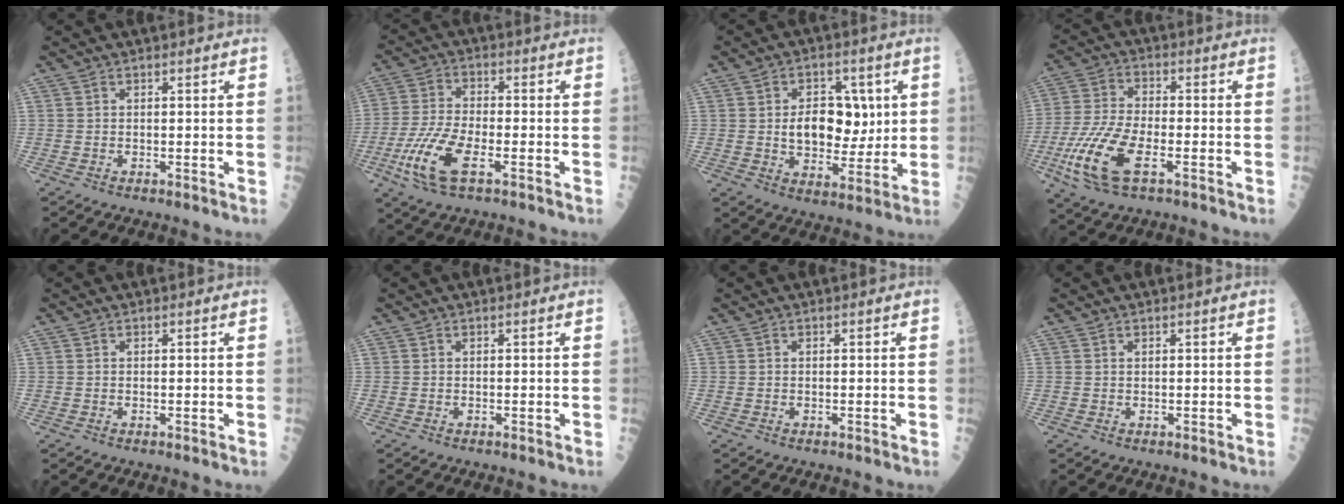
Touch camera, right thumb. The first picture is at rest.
{"total": 11.2, "force": [-4.5, 3.9, 9.4], "torque": [-0.217, 0.008, -0.087]}
{"total": 11.6, "force": [1.6, 7.7, 8.6], "torque": [-0.082, -0.005, 0.035]}
{"total": 13.9, "force": [-5.2, 5.4, 11.7], "torque": [-0.268, 0.007, -0.099]}
{"total": 0.0}
{"total": 0.0}
{"total": 0.0}
{"total": 0.0}